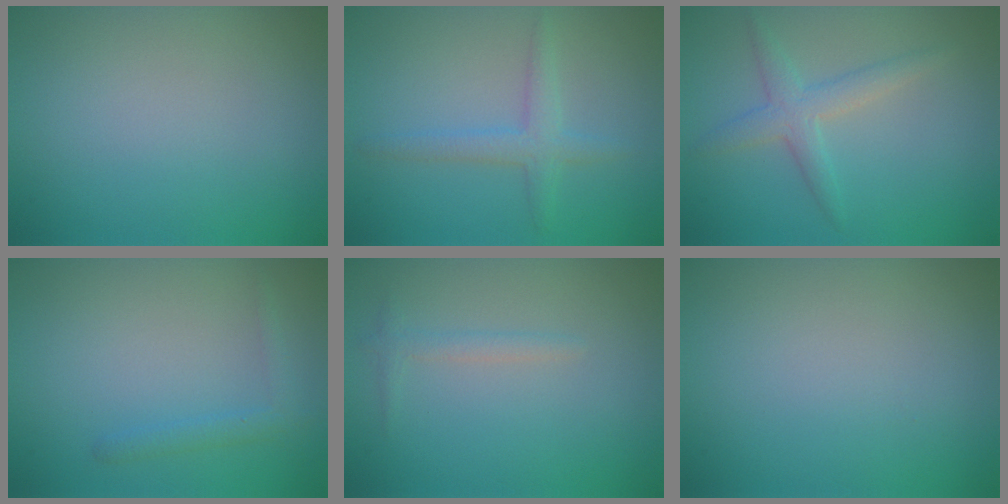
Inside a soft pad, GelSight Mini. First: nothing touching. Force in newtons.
{"total": 2.3, "press": 2.3, "slide": 0.1}
{"total": 2.6, "press": 2.6, "slide": 0.2}
{"total": 1.5, "press": 1.5, "slide": 0.1}
{"total": 1.1, "press": 1.1, "slide": 0.1}
{"total": 0.0}